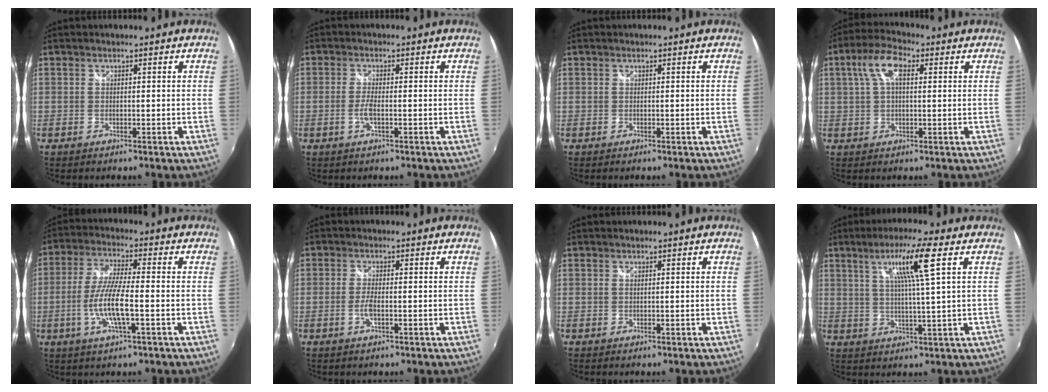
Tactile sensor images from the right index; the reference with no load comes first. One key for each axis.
{"total": 2.7, "fx": -0.9, "fy": 0.3, "fz": 2.5, "tx": -0.055, "ty": -0.003, "tz": -0.018}
{"total": 0.0}
{"total": 7.3, "fx": 2.1, "fy": 3.4, "fz": 6.2, "tx": -0.122, "ty": 0.021, "tz": 0.038}
{"total": 9.4, "fx": -2.5, "fy": 1.3, "fz": 8.9, "tx": -0.184, "ty": -0.007, "tz": -0.050}
{"total": 2.7, "fx": -0.9, "fy": 0.4, "fz": 2.5, "tx": -0.054, "ty": -0.003, "tz": -0.018}
{"total": 0.0}
{"total": 9.1, "fx": 3.8, "fy": -0.7, "fz": 8.2, "tx": -0.141, "ty": 0.007, "tz": 0.067}